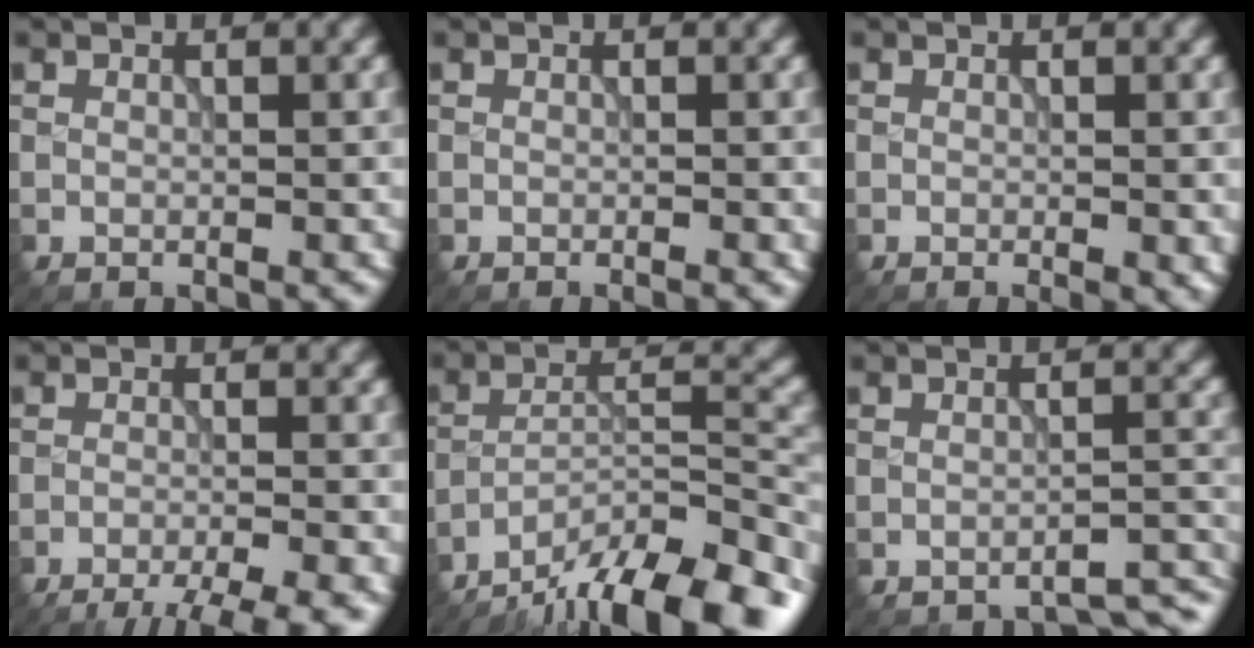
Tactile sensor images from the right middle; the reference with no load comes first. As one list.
[{"total": 0.5, "force": [-0.3, 0.0, 0.4], "torque": [-0.006, -0.002, -0.006]}, {"total": 1.4, "force": [-0.5, 0.3, 1.3], "torque": [-0.019, -0.005, -0.006]}, {"total": 7.6, "force": [-6.3, 1.5, 4.1], "torque": [-0.052, -0.012, -0.085]}, {"total": 14.8, "force": [-12.2, 3.6, 7.6], "torque": [-0.128, 0.002, -0.184]}, {"total": 2.0, "force": [-1.9, 0.2, 0.6], "torque": [-0.001, 0.001, -0.030]}]